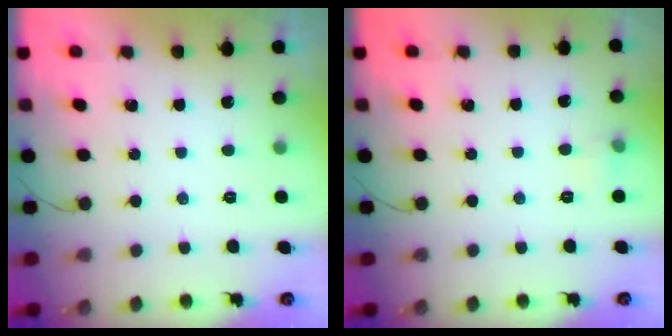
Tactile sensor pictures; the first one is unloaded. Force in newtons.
{"total": 4.6, "press": 4.4, "slide": 1.3}